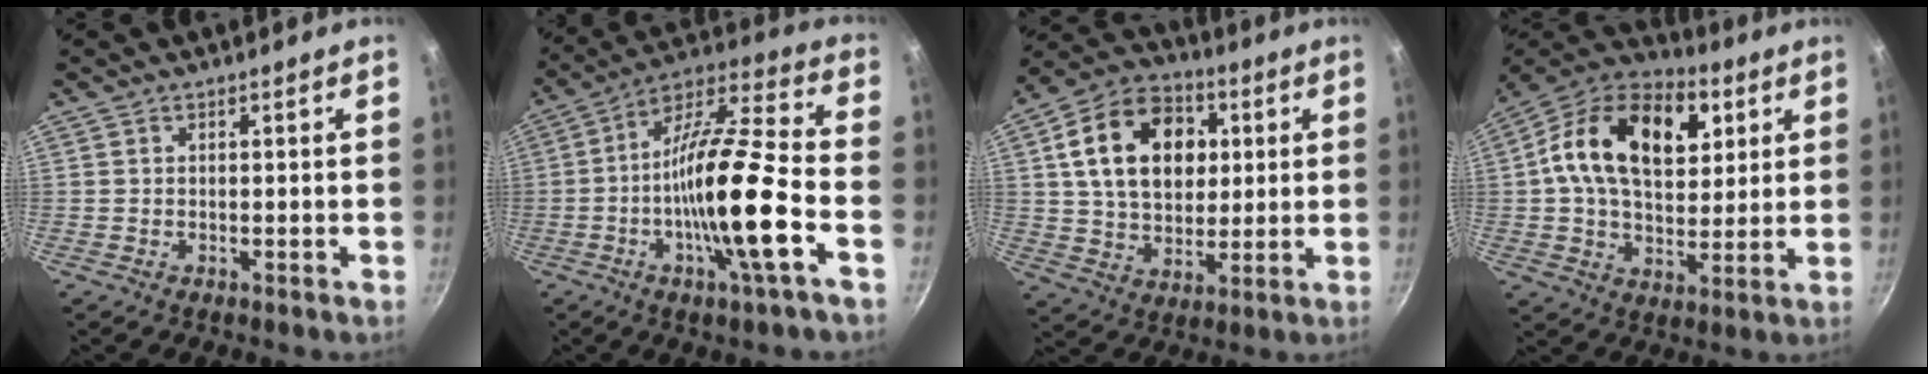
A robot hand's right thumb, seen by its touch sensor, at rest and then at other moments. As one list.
[{"total": 19.2, "force": [-5.4, 2.9, 18.2], "torque": [-0.310, 0.031, -0.110]}, {"total": 18.8, "force": [4.1, 13.5, 12.3], "torque": [-0.177, 0.012, 0.063]}, {"total": 22.5, "force": [6.4, 14.2, 16.2], "torque": [-0.244, 0.003, 0.093]}]